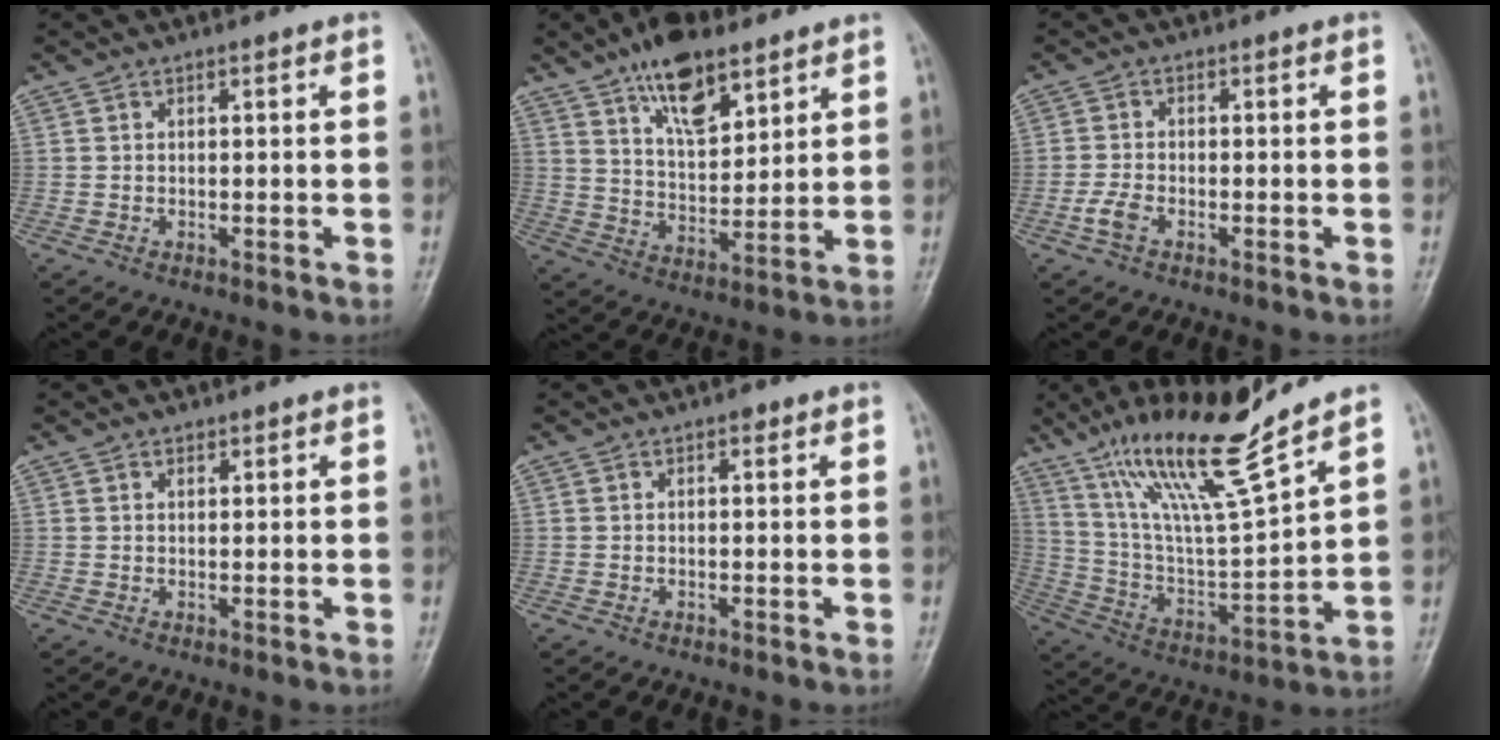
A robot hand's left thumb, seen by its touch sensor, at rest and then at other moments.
{"total": 13.0, "force": [8.1, 5.8, 8.4], "torque": [-0.112, -0.044, 0.142]}
{"total": 2.9, "force": [-1.4, 1.5, 1.9], "torque": [-0.048, 0.006, -0.032]}
{"total": 0.9, "force": [0.6, 0.6, 0.3], "torque": [0.002, -0.004, 0.007]}
{"total": 0.8, "force": [0.4, 0.5, 0.5], "torque": [0.000, 0.001, 0.001]}
{"total": 18.4, "force": [13.5, 1.4, 12.4], "torque": [-0.207, -0.072, 0.255]}